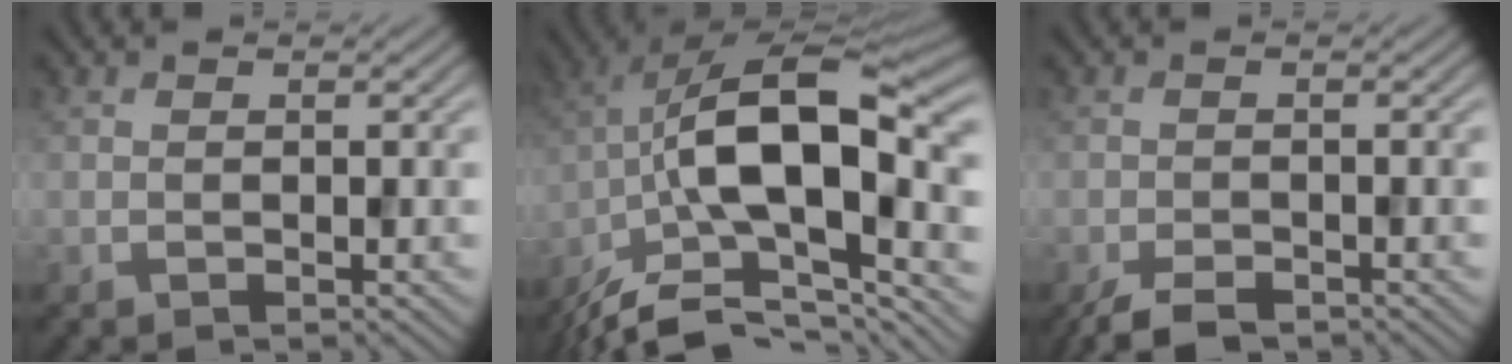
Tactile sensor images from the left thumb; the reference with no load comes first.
{"total": 16.8, "force": [-5.5, 6.8, 14.3], "torque": [-0.249, 0.013, -0.107]}
{"total": 3.6, "force": [-3.0, 1.2, 1.7], "torque": [-0.032, -0.008, -0.057]}